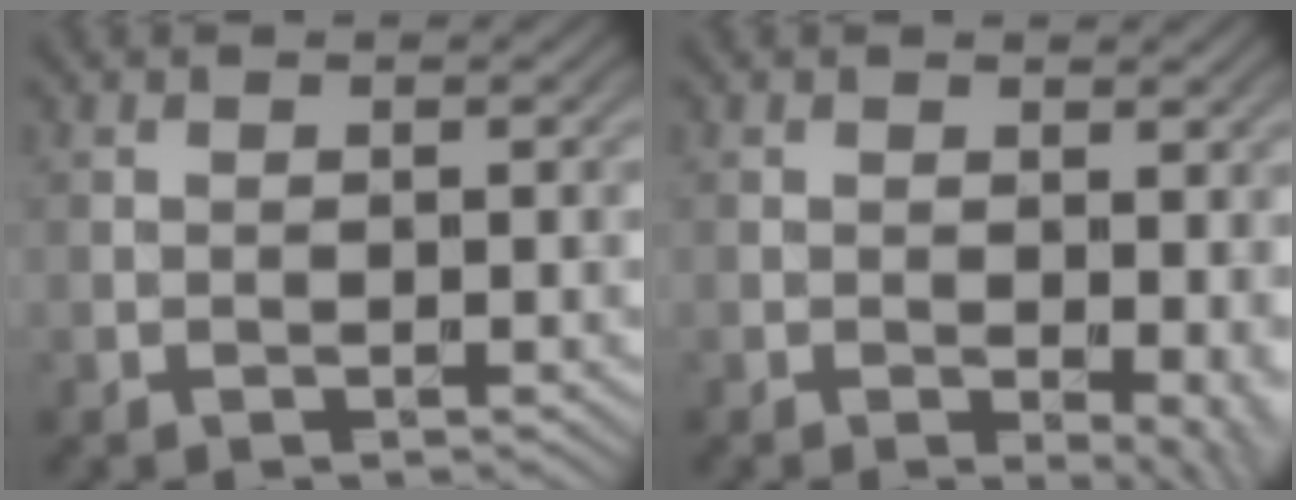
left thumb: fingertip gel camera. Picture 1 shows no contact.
{"total": 4.1, "force": [-0.3, 1.6, 3.8], "torque": [-0.043, -0.007, -0.002]}